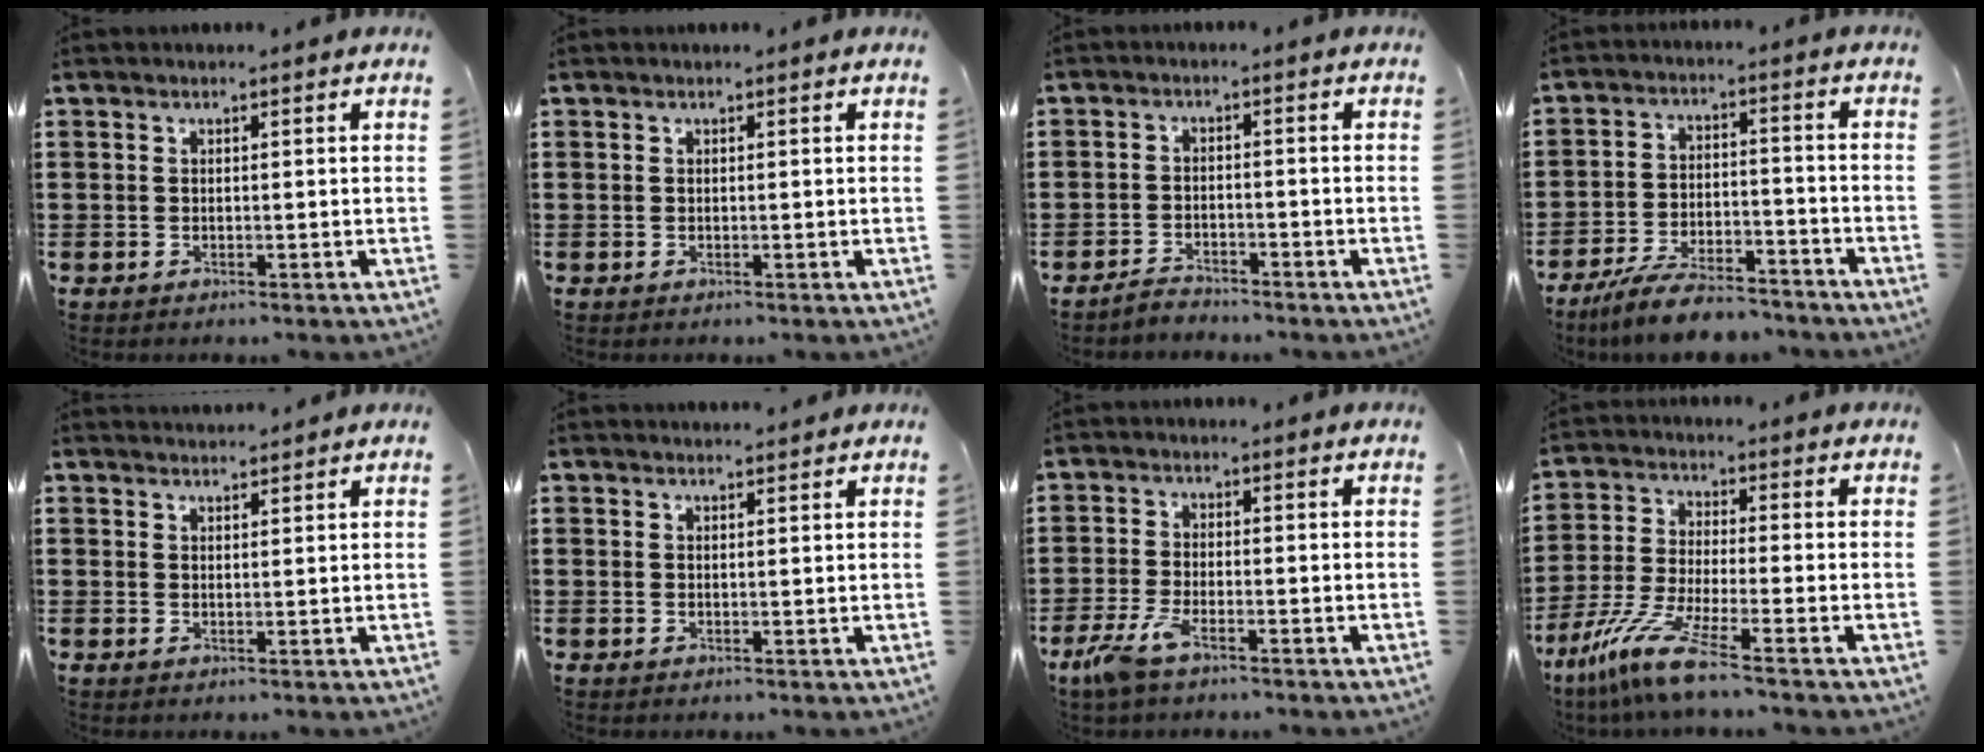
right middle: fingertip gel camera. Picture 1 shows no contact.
{"total": 0.0}
{"total": 2.5, "force": [-2.4, 0.3, -0.1], "torque": [-0.006, 0.003, -0.053]}
{"total": 7.5, "force": [-6.9, 1.2, 2.5], "torque": [-0.051, 0.011, -0.133]}
{"total": 1.6, "force": [1.6, 0.0, -0.2], "torque": [-0.001, 0.001, 0.032]}
{"total": 1.1, "force": [1.1, 0.1, 0.1], "torque": [0.004, -0.004, 0.020]}
{"total": 4.6, "force": [-2.9, 0.9, 3.4], "torque": [-0.091, -0.011, -0.060]}
{"total": 8.7, "force": [-6.1, 0.2, 6.2], "torque": [-0.148, -0.022, -0.124]}